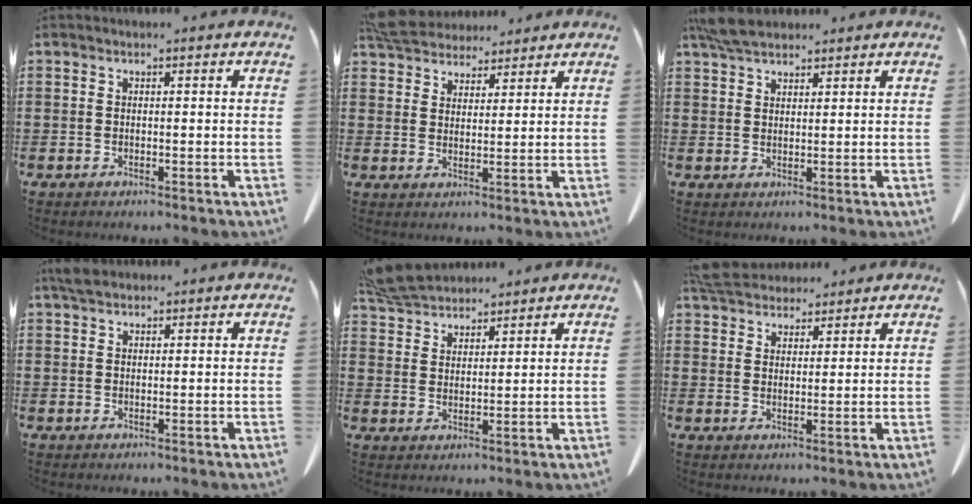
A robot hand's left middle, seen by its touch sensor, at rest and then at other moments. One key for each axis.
{"total": 5.9, "fx": 5.5, "fy": 1.8, "fz": 1.1, "tx": -0.042, "ty": -0.008, "tz": 0.107}
{"total": 4.9, "fx": 4.1, "fy": 1.6, "fz": 2.1, "tx": -0.050, "ty": -0.003, "tz": 0.079}
{"total": 2.1, "fx": 1.7, "fy": 0.9, "fz": 0.9, "tx": -0.023, "ty": 0.003, "tz": 0.035}
{"total": 7.2, "fx": 6.6, "fy": 1.9, "fz": 1.9, "tx": -0.062, "ty": -0.013, "tz": 0.128}
{"total": 5.4, "fx": 5.1, "fy": 1.4, "fz": 1.0, "tx": -0.035, "ty": -0.008, "tz": 0.098}